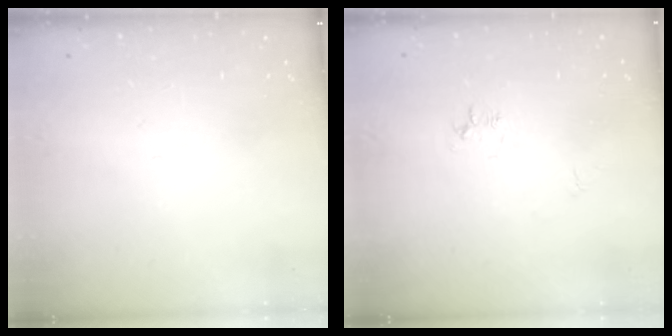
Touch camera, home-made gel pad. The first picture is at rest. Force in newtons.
{"total": 6.0, "press": 5.9, "slide": 0.6}